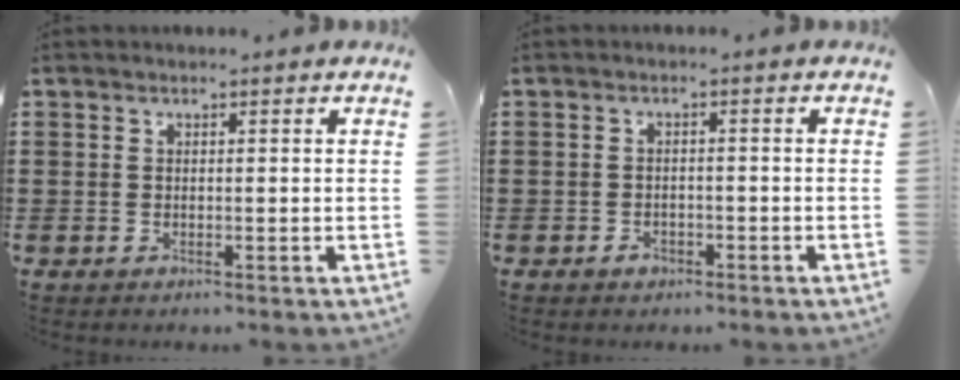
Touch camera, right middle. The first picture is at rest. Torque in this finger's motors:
{"motor_torque": [0.24, -0.25, 0.00, 0.03]}